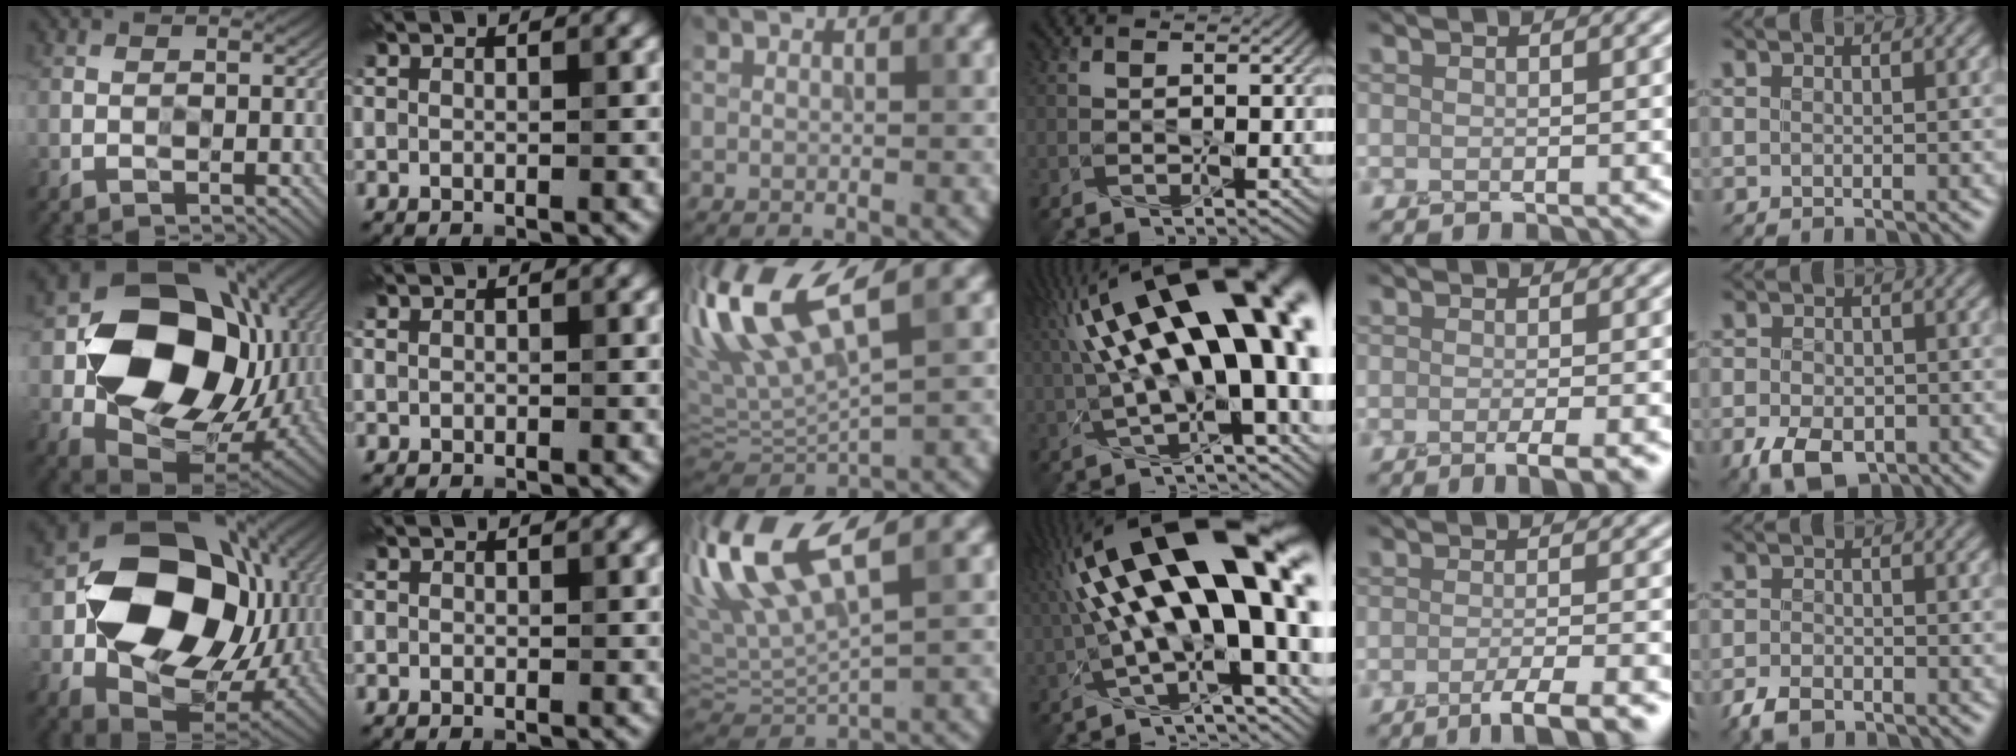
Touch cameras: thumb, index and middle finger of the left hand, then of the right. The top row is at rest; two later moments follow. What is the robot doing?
{"motion": "screw", "object": "dispenser bottle"}